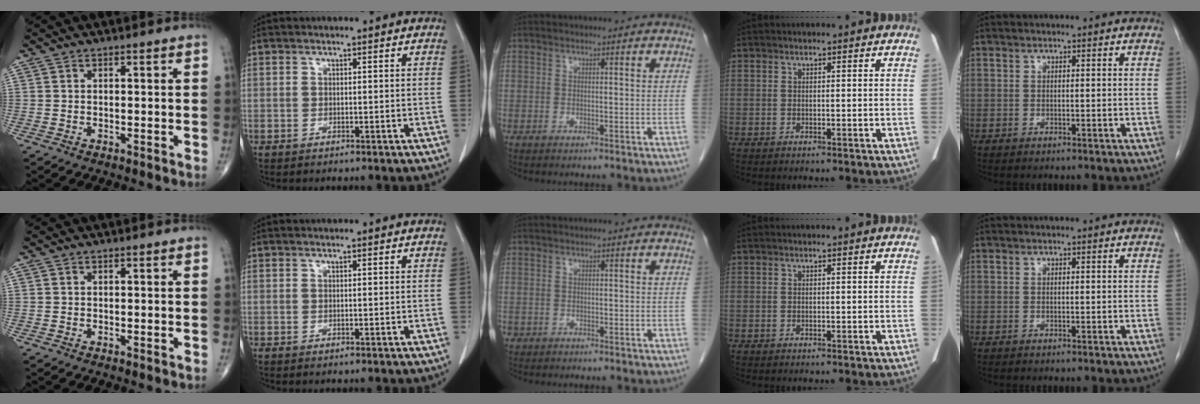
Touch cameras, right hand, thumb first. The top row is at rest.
{"middle": {"total": 0.5, "force": [-0.2, 0.5, 0.0], "torque": [-0.006, 0.004, -0.002]}}